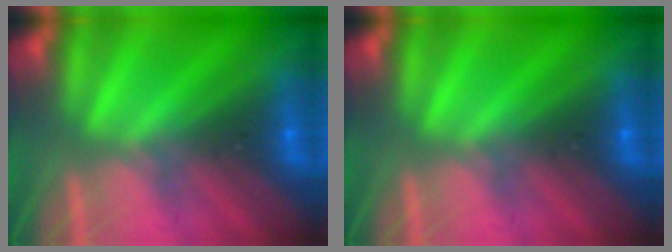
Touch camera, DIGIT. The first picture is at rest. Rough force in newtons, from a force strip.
{"total": 0.0}